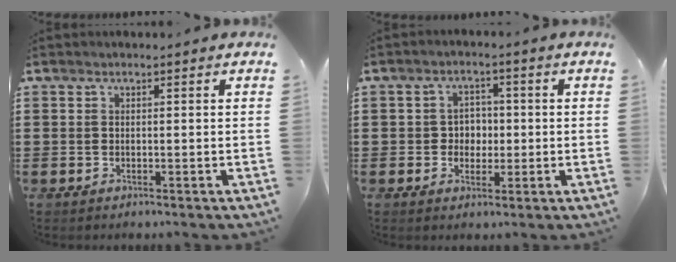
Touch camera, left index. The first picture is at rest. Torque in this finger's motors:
{"motor_torque": [0.03, 0.03, 0.01, 0.01]}